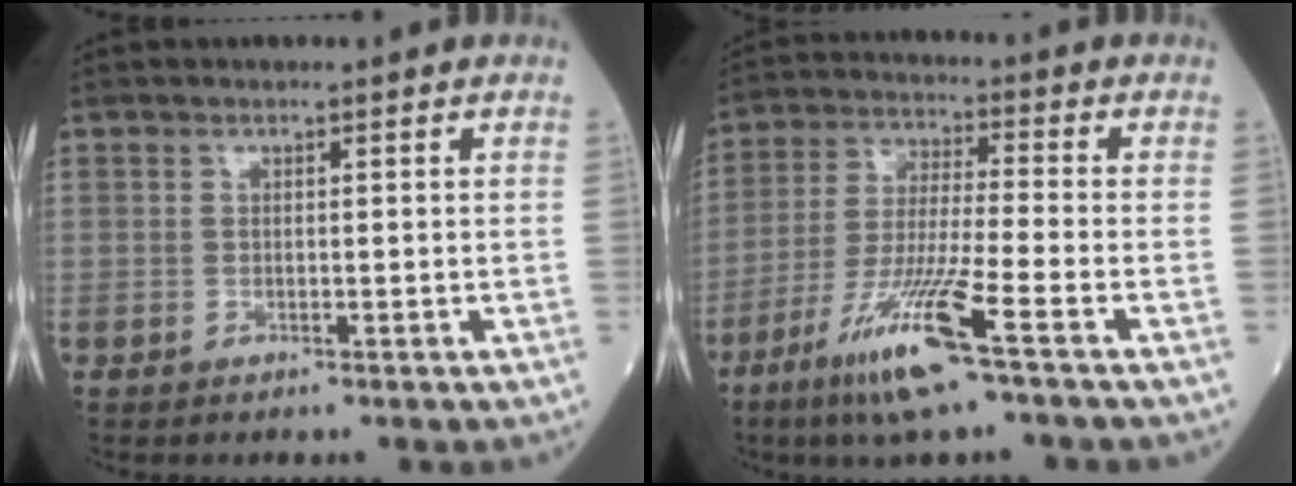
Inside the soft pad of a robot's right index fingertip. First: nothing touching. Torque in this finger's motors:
{"motor_torque": [1.51, -0.63, 0.80, 0.21]}